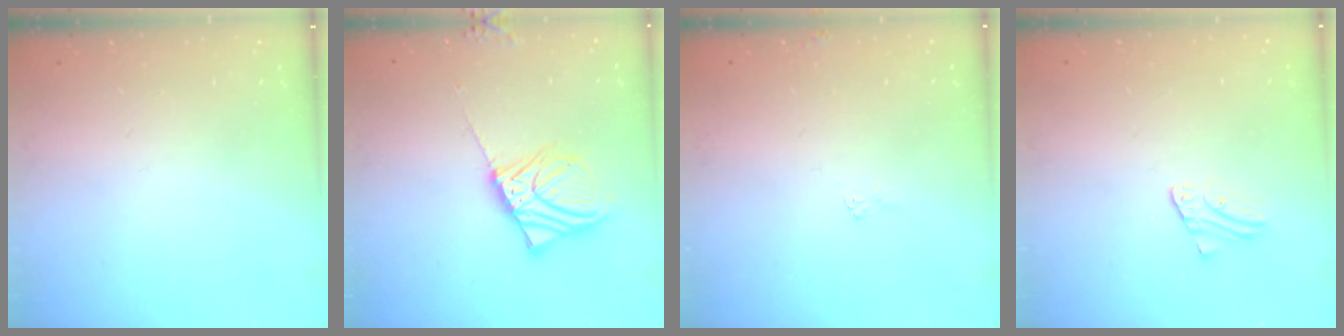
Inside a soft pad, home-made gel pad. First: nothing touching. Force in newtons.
{"total": 10.2, "press": 10.1, "slide": 1.5}
{"total": 4.1, "press": 4.0, "slide": 0.2}
{"total": 1.2, "press": 1.2, "slide": 0.1}